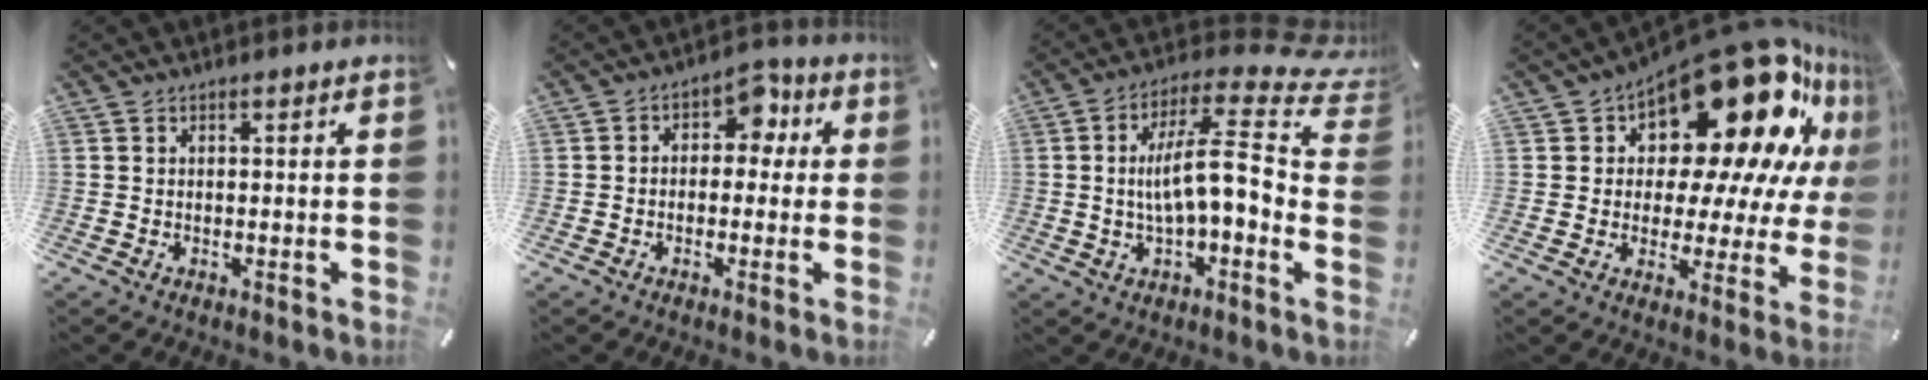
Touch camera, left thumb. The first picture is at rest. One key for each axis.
{"total": 5.4, "fx": 0.2, "fy": 4.4, "fz": 3.0, "tx": -0.040, "ty": 0.003, "tz": -0.005}
{"total": 13.7, "fx": 0.8, "fy": 5.2, "fz": 12.6, "tx": -0.210, "ty": -0.016, "tz": 0.008}
{"total": 25.2, "fx": 14.1, "fy": 12.2, "fz": 17.0, "tx": -0.238, "ty": -0.105, "tz": 0.237}